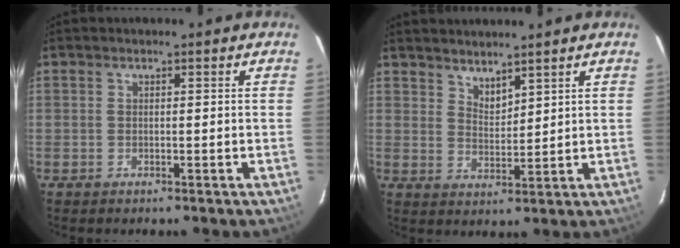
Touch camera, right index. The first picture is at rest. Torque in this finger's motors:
{"motor_torque": [-0.04, 0.22, 0.00, 0.00]}